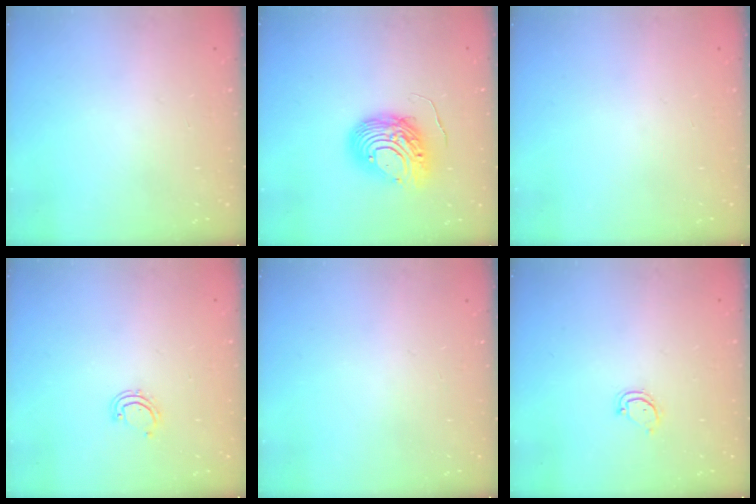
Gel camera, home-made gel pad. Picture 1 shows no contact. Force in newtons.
{"total": 10.5, "press": 10.5, "slide": 0.9}
{"total": 0.0}
{"total": 4.8, "press": 4.5, "slide": 1.8}
{"total": 0.0}
{"total": 3.6, "press": 3.6, "slide": 0.2}